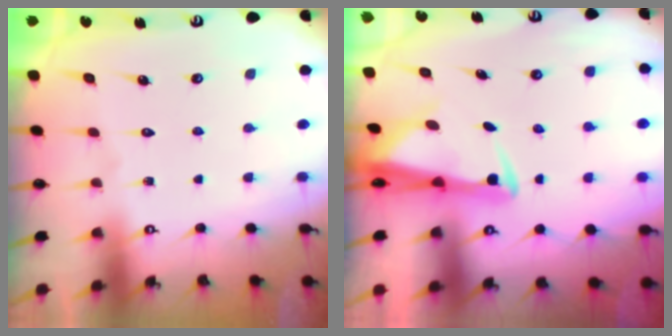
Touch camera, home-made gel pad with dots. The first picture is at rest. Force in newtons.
{"total": 3.1, "press": 2.9, "slide": 1.0}